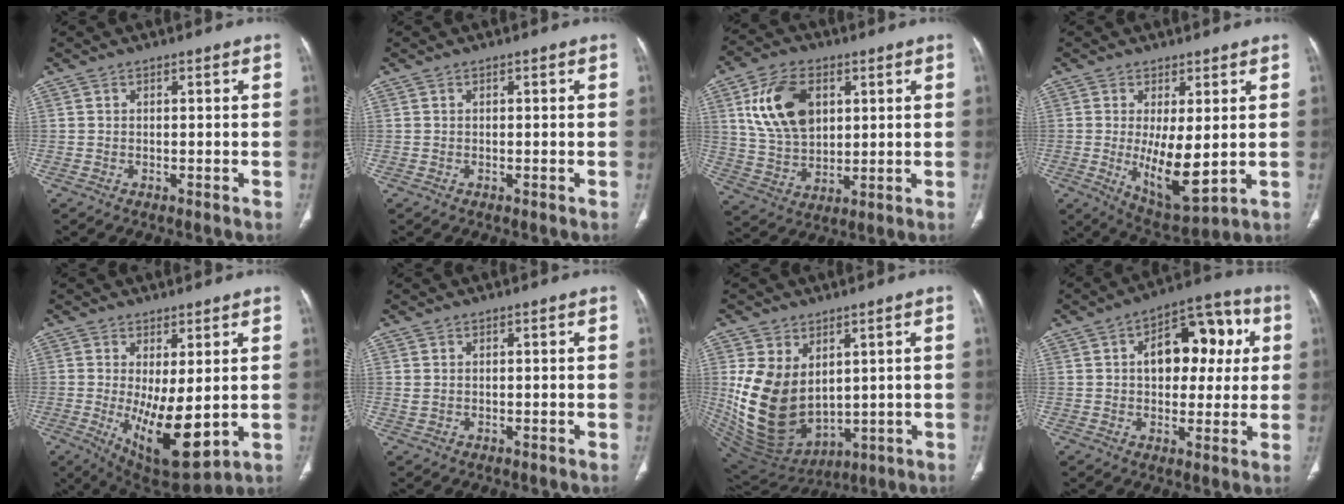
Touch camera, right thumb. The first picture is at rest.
{"total": 0.0}
{"total": 14.4, "force": [4.5, 9.5, 9.9], "torque": [-0.161, -0.010, 0.091]}
{"total": 10.7, "force": [-0.3, 4.0, 9.9], "torque": [-0.157, -0.031, 0.012]}
{"total": 12.5, "force": [-1.0, 4.9, 11.5], "torque": [-0.180, -0.032, 0.004]}
{"total": 1.0, "force": [0.3, 0.7, 0.6], "torque": [-0.013, 0.003, 0.010]}
{"total": 17.3, "force": [2.5, 12.0, 12.2], "torque": [-0.211, -0.027, 0.085]}
{"total": 15.4, "force": [3.2, 9.3, 11.9], "torque": [-0.118, 0.024, 0.041]}